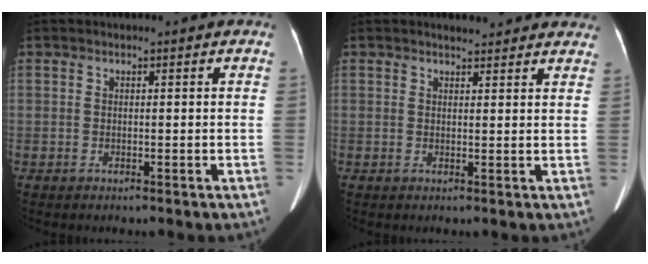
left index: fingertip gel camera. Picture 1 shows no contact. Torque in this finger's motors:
{"motor_torque": [0.40, -0.65, 0.02, 0.02]}